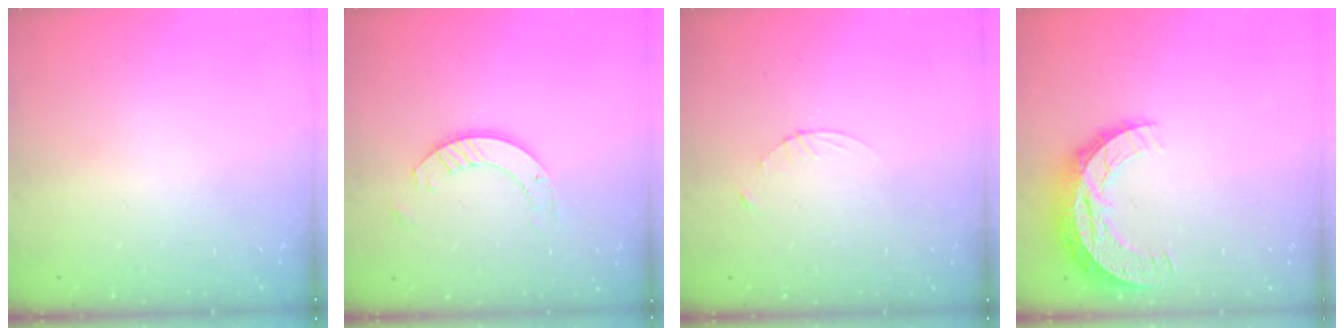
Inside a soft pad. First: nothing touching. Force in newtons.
{"total": 7.6, "press": 7.5, "slide": 0.5}
{"total": 2.3, "press": 2.3, "slide": 0.3}
{"total": 10.4, "press": 10.4, "slide": 0.6}